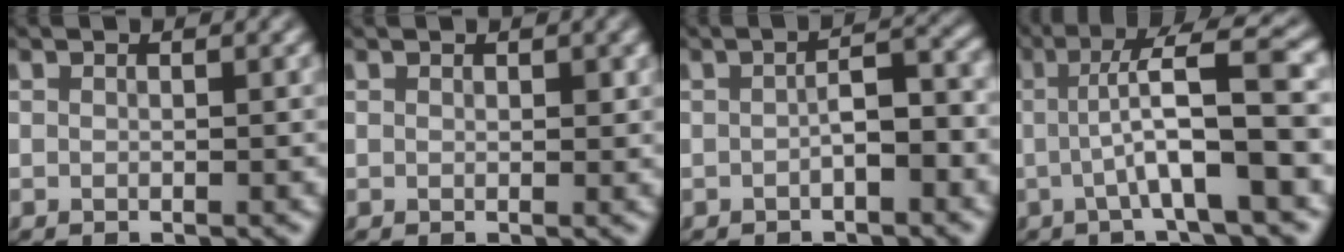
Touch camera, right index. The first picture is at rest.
{"total": 0.5, "force": [0.3, 0.4, 0.1], "torque": [-0.001, -0.011, 0.010]}
{"total": 2.6, "force": [-1.2, 1.0, 2.1], "torque": [-0.023, -0.005, -0.018]}
{"total": 7.4, "force": [0.8, 1.5, 7.1], "torque": [-0.098, 0.022, 0.005]}